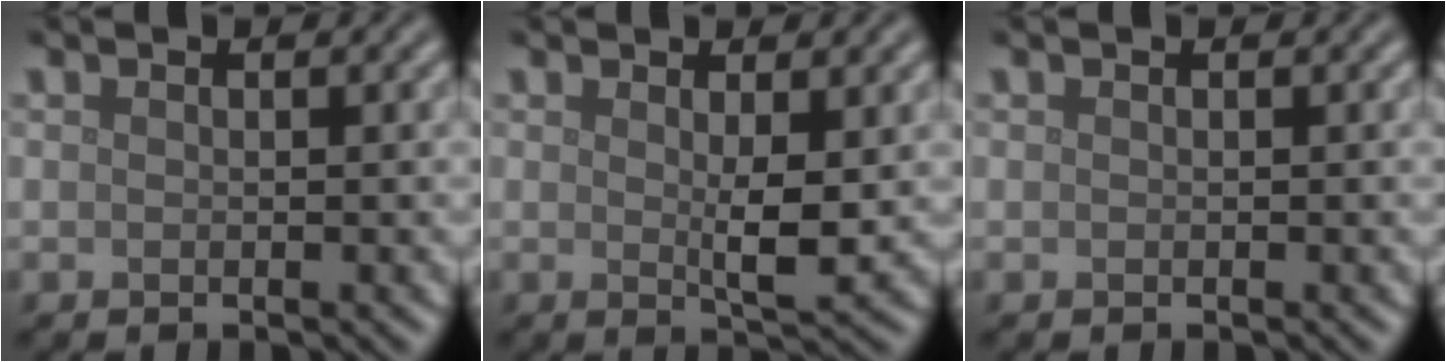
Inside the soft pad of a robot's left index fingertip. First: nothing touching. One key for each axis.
{"total": 2.5, "fx": 0.5, "fy": 0.4, "fz": 2.4, "tx": -0.043, "ty": -0.008, "tz": 0.010}
{"total": 0.0}